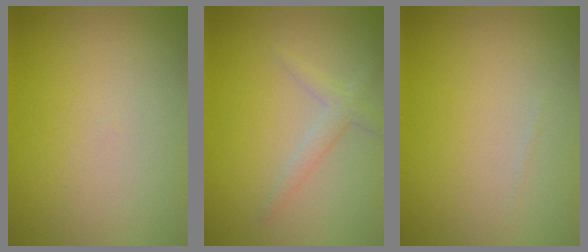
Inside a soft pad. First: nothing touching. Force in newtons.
{"total": 1.6, "press": 1.6, "slide": 0.1}
{"total": 0.0}